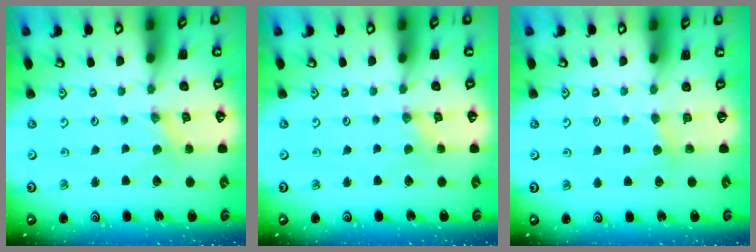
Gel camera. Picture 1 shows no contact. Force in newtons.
{"total": 0.0}
{"total": 2.9, "press": 2.9, "slide": 0.4}